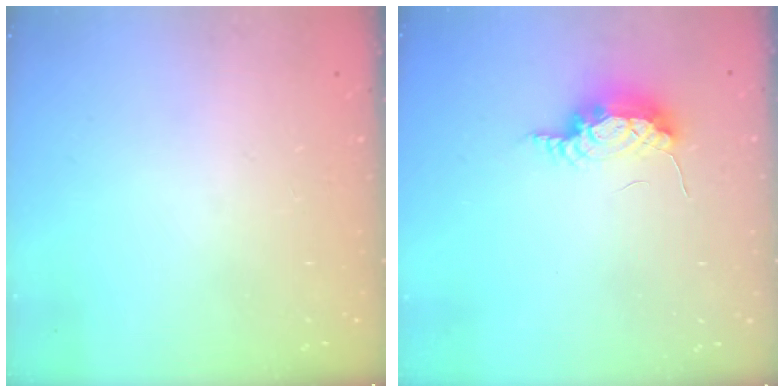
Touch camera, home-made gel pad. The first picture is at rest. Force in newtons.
{"total": 7.6, "press": 7.4, "slide": 1.8}